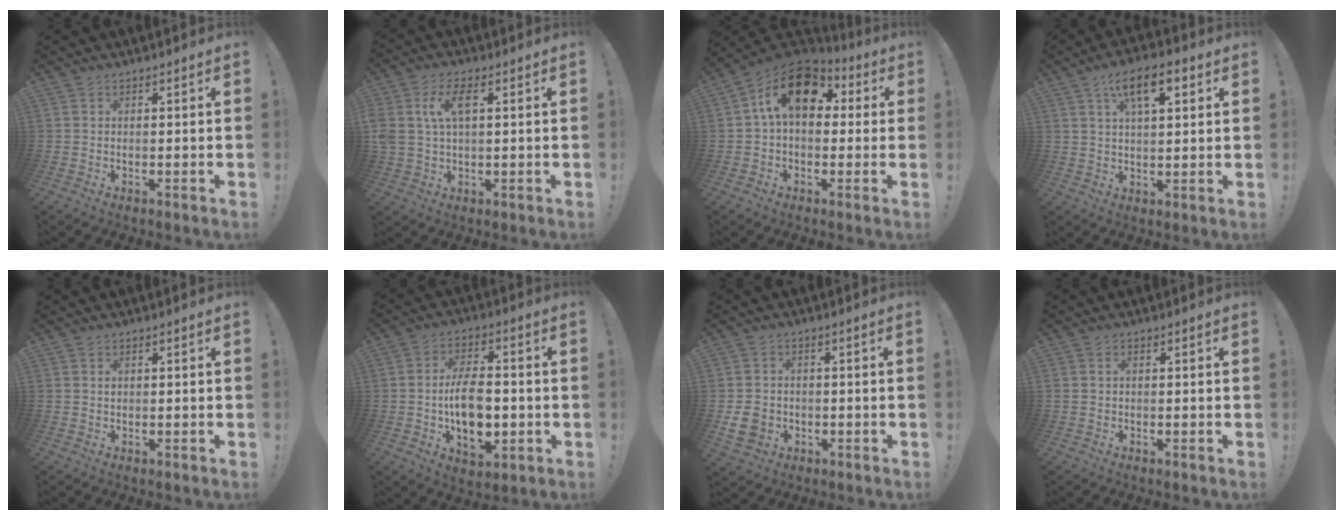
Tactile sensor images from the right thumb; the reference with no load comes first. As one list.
[{"total": 8.4, "force": [2.4, 4.4, 6.7], "torque": [-0.140, 0.006, 0.044]}, {"total": 15.7, "force": [4.4, 9.9, 11.4], "torque": [-0.187, 0.006, 0.078]}, {"total": 10.1, "force": [4.5, 4.2, 8.0], "torque": [-0.122, -0.005, 0.075]}, {"total": 0.6, "force": [0.1, 0.6, 0.2], "torque": [-0.008, 0.004, 0.003]}, {"total": 14.4, "force": [-2.2, 8.6, 11.3], "torque": [-0.192, 0.002, -0.039]}, {"total": 7.2, "force": [-1.4, 6.2, 3.5], "torque": [-0.060, 0.006, -0.023]}, {"total": 0.8, "force": [0.0, 0.7, 0.5], "torque": [-0.017, 0.006, 0.001]}]